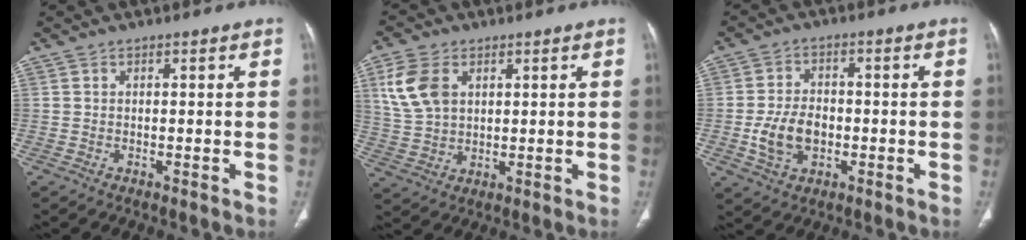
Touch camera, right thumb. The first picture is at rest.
{"total": 9.6, "force": [3.3, 6.6, 6.1], "torque": [-0.121, -0.004, 0.073]}
{"total": 8.4, "force": [-1.9, 5.7, 5.8], "torque": [-0.103, 0.014, -0.033]}